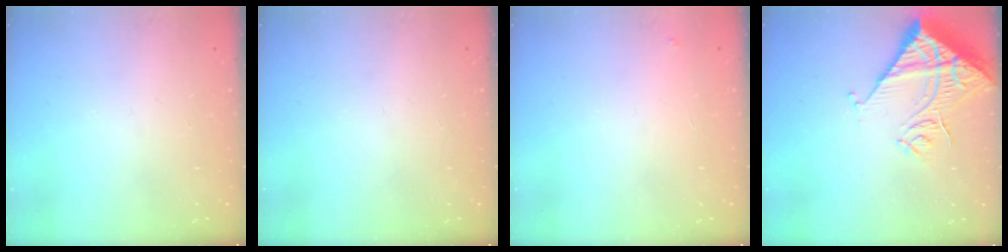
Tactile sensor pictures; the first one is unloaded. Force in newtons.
{"total": 0.0}
{"total": 3.8, "press": 3.8, "slide": 0.2}
{"total": 13.2, "press": 13.1, "slide": 1.7}